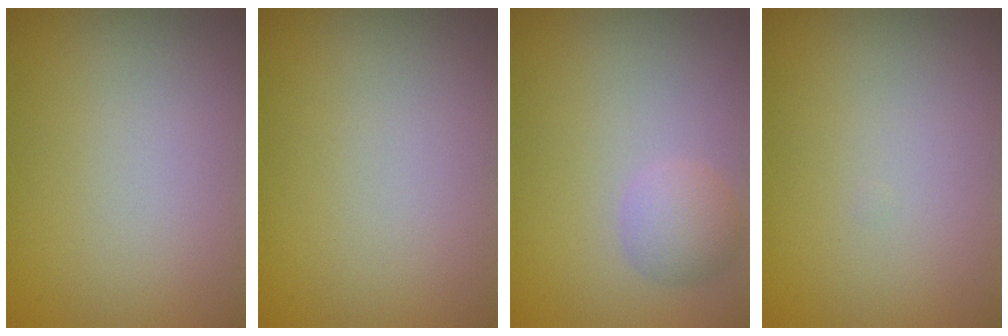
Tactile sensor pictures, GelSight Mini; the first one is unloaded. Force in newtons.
{"total": 0.0}
{"total": 2.2, "press": 2.2, "slide": 0.1}
{"total": 0.0}